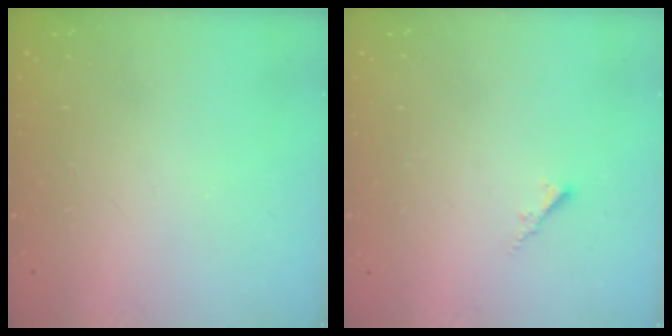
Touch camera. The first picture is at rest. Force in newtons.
{"total": 1.7, "press": 1.6, "slide": 0.5}